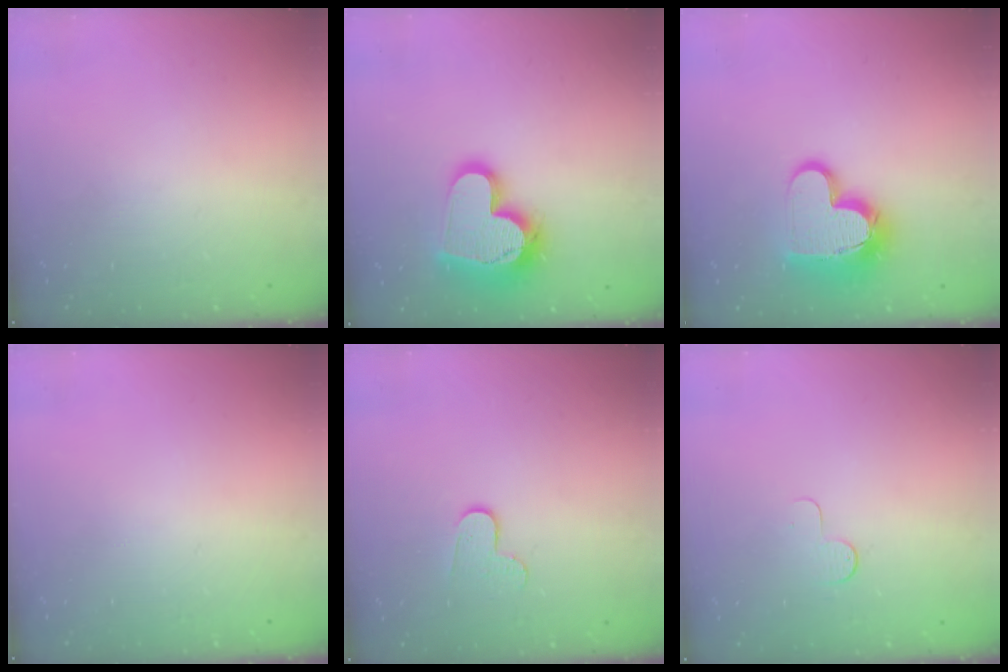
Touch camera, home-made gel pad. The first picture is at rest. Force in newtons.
{"total": 17.9, "press": 17.8, "slide": 1.7}
{"total": 14.7, "press": 14.6, "slide": 1.2}
{"total": 0.0}
{"total": 6.2, "press": 6.1, "slide": 0.5}
{"total": 4.0, "press": 4.0, "slide": 0.4}